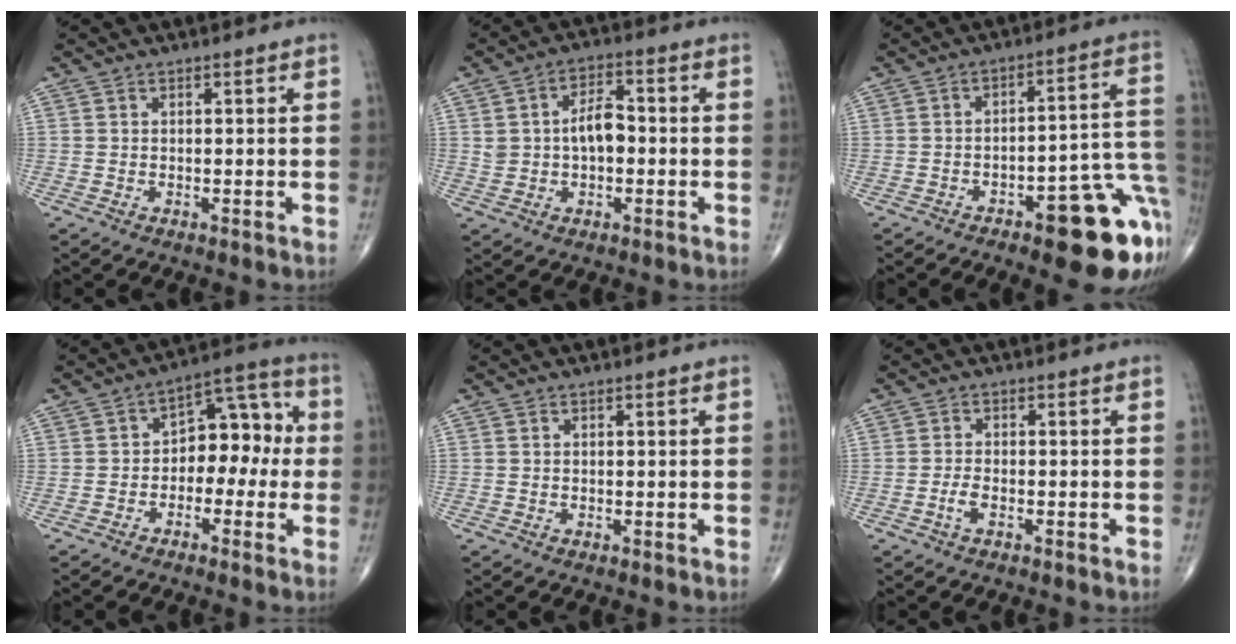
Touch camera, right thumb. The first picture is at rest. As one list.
[{"total": 7.5, "force": [0.0, 4.6, 5.9], "torque": [-0.093, 0.020, -0.002]}, {"total": 17.1, "force": [-7.6, 5.6, 14.2], "torque": [-0.104, 0.060, -0.091]}, {"total": 10.0, "force": [-1.0, 6.5, 7.6], "torque": [-0.063, 0.045, -0.030]}, {"total": 0.0}, {"total": 2.1, "force": [-1.1, 0.8, 1.6], "torque": [-0.037, 0.008, -0.023]}]